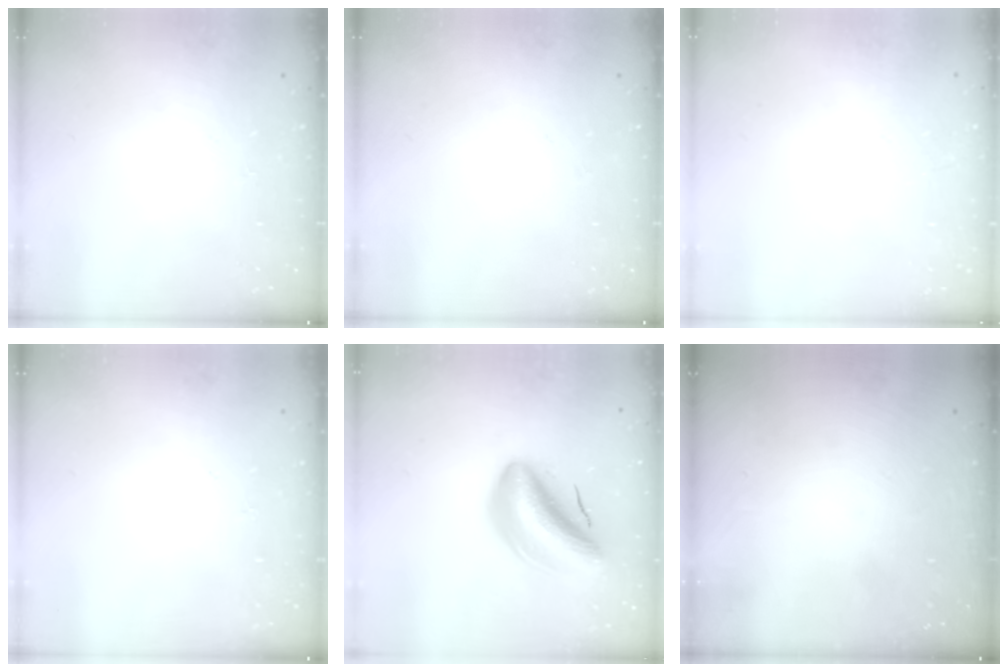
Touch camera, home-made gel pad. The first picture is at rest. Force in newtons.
{"total": 0.0}
{"total": 2.2, "press": 2.2, "slide": 0.1}
{"total": 0.0}
{"total": 10.9, "press": 10.4, "slide": 3.5}
{"total": 0.0}